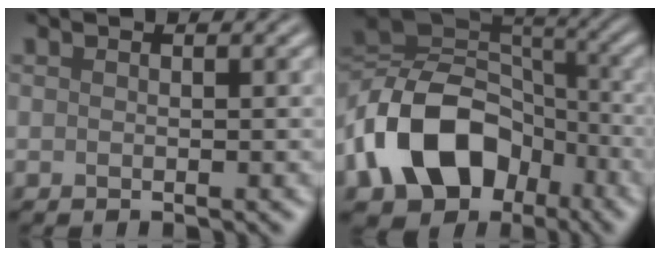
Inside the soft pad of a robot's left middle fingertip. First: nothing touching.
{"total": 14.6, "force": [-5.0, 10.7, 8.6], "torque": [-0.185, -0.010, -0.092]}